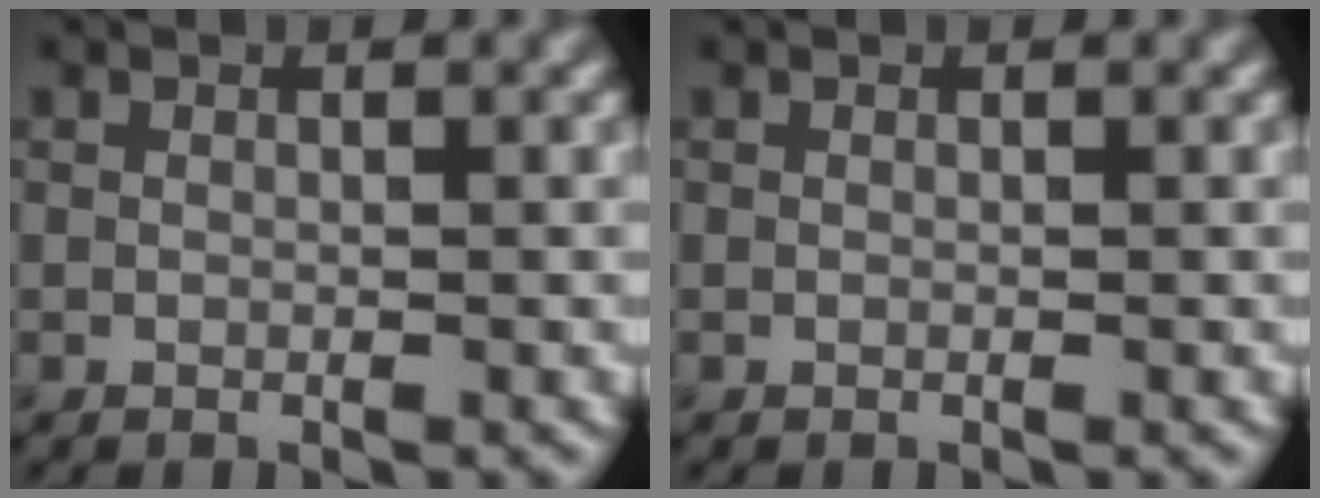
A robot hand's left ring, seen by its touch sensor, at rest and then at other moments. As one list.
[{"total": 0.0}]